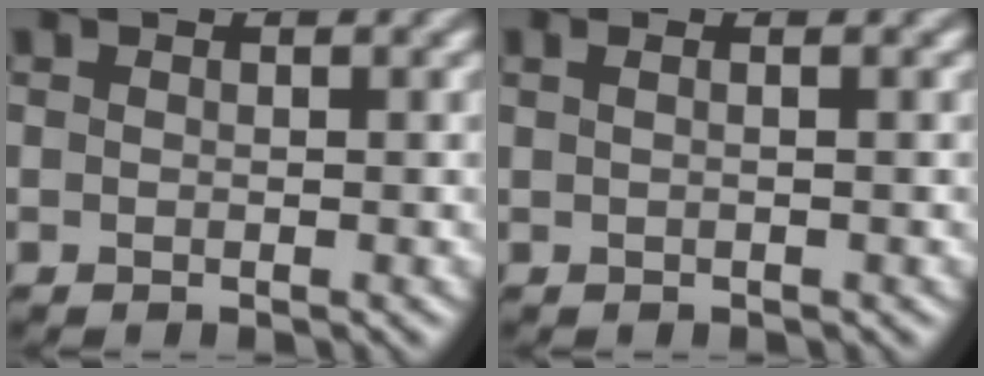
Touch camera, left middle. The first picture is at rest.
{"total": 1.8, "force": [0.7, 0.9, 1.4], "torque": [-0.009, 0.002, -0.005]}